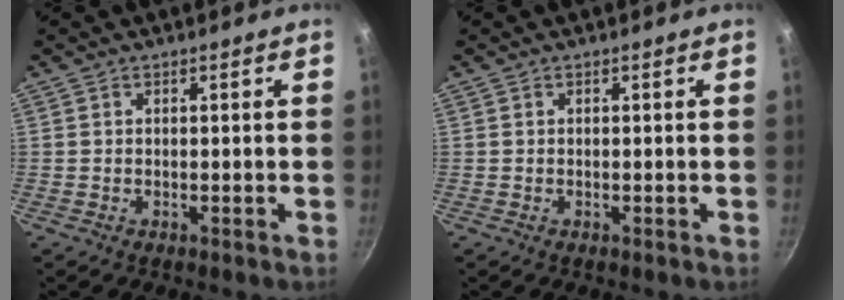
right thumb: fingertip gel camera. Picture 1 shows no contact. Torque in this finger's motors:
{"motor_torque": [-0.20, 0.12, -0.20, 0.09, 0.00]}